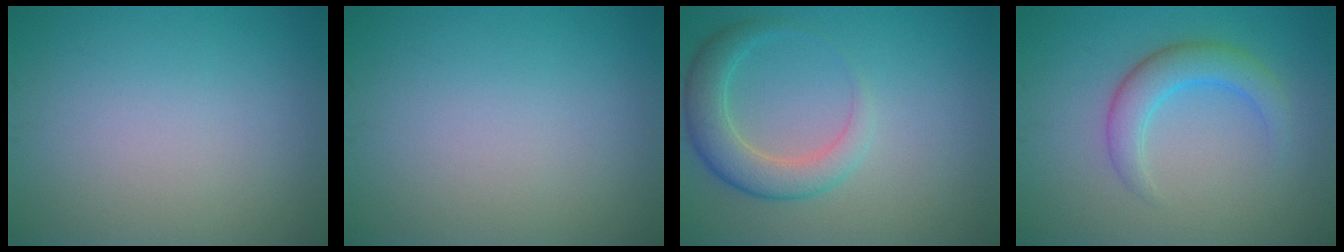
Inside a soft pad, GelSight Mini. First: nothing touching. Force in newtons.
{"total": 0.0}
{"total": 4.1, "press": 4.1, "slide": 0.1}
{"total": 3.6, "press": 3.6, "slide": 0.0}